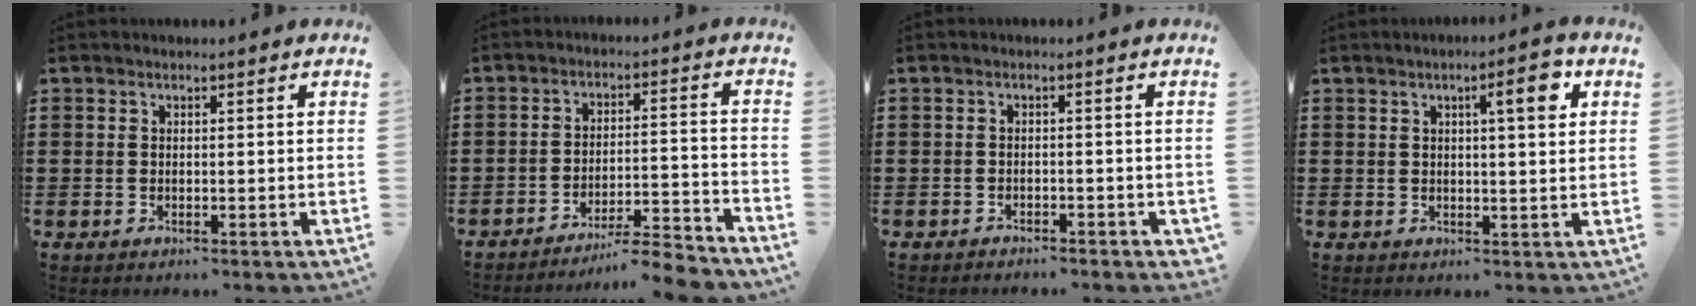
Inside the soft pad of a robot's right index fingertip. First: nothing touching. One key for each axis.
{"total": 6.4, "fx": -5.9, "fy": -0.2, "fz": 2.4, "tx": -0.036, "ty": -0.006, "tz": -0.113}
{"total": 1.1, "fx": -1.0, "fy": 0.4, "fz": 0.0, "tx": -0.006, "ty": 0.002, "tz": -0.024}
{"total": 5.1, "fx": 2.0, "fy": 0.9, "fz": 4.6, "tx": -0.063, "ty": -0.005, "tz": 0.022}